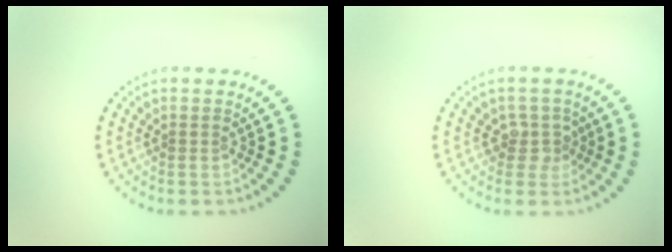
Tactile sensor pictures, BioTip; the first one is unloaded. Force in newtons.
{"total": 1.8, "press": 1.3, "slide": 1.3}